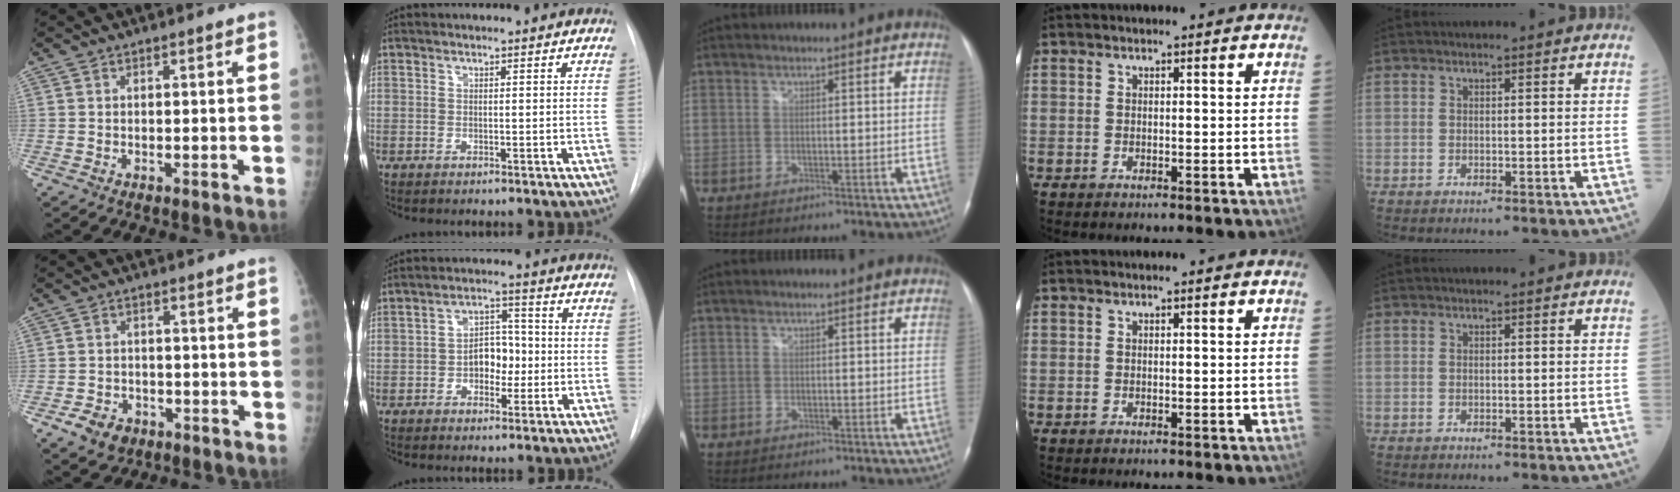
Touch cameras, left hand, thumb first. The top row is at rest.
{"thumb": {"total": 5.0, "force": [-2.6, 3.8, 1.9], "torque": [-0.026, 0.012, -0.036]}, "index": {"total": 5.6, "force": [-1.0, 3.7, 4.2], "torque": [-0.066, 0.018, -0.017]}}